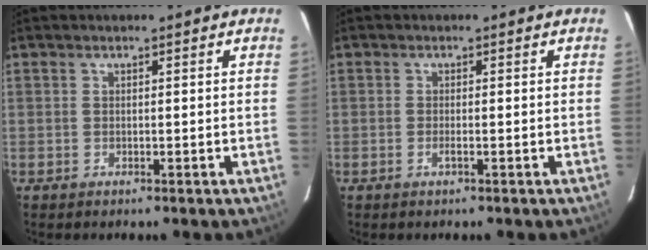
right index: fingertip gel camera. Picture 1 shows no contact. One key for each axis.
{"total": 0.9, "fx": -0.4, "fy": 0.0, "fz": 0.8, "tx": -0.017, "ty": -0.001, "tz": -0.007}